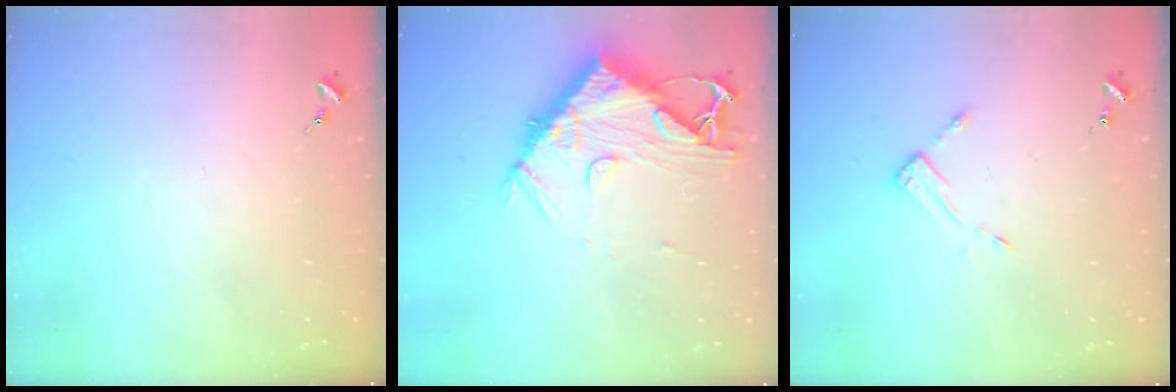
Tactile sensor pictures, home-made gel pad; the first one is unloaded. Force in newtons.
{"total": 13.2, "press": 13.1, "slide": 1.4}
{"total": 3.5, "press": 3.5, "slide": 0.3}